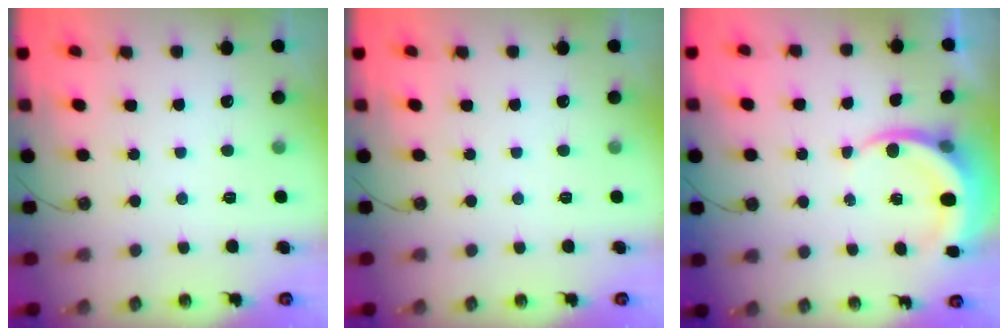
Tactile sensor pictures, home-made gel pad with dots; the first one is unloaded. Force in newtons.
{"total": 0.0}
{"total": 5.9, "press": 5.8, "slide": 0.6}